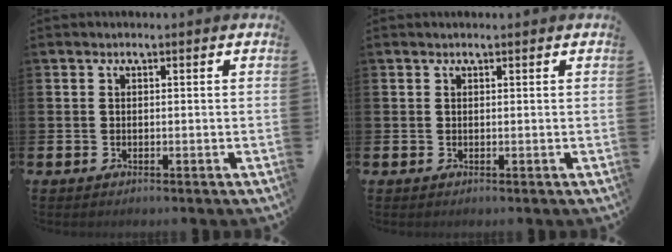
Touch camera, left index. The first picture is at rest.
{"total": 0.0}